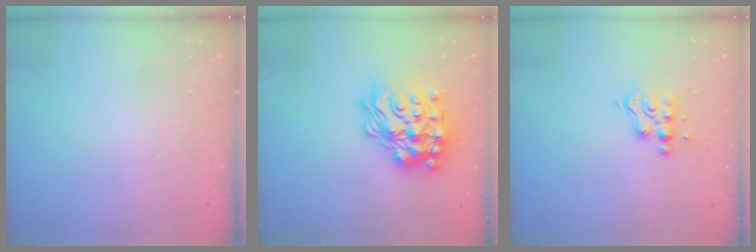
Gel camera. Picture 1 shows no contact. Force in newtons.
{"total": 26.4, "press": 26.3, "slide": 2.0}
{"total": 7.2, "press": 7.2, "slide": 0.2}